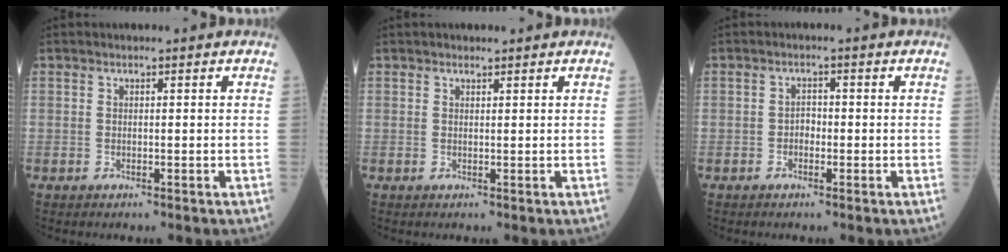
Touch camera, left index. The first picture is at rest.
{"total": 0.7, "force": [0.6, 0.2, 0.2], "torque": [-0.011, 0.002, 0.010]}
{"total": 1.5, "force": [-0.5, 1.0, 1.0], "torque": [-0.012, 0.005, -0.011]}